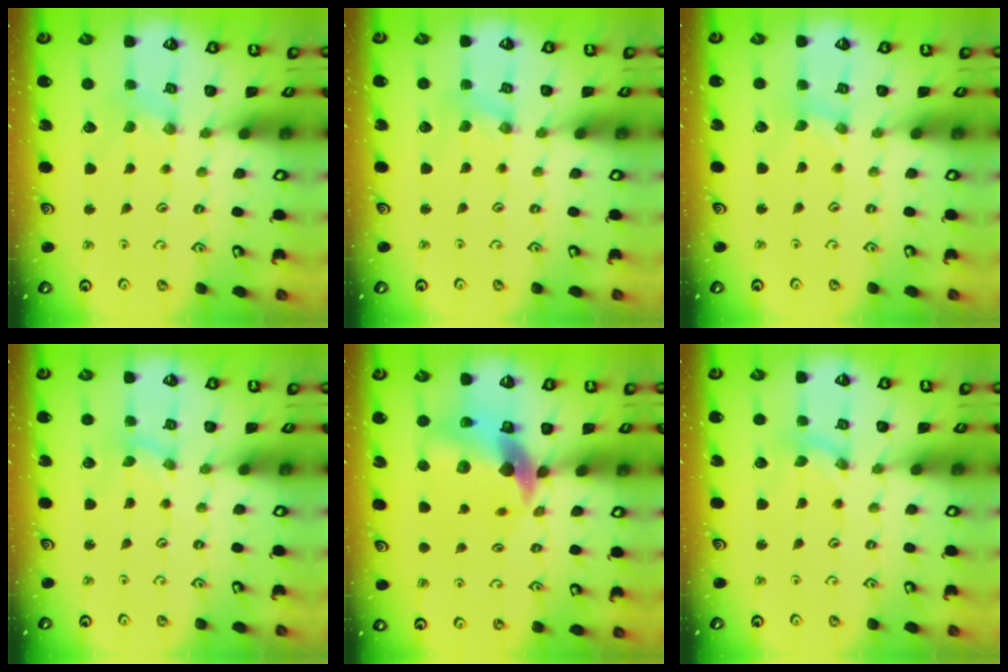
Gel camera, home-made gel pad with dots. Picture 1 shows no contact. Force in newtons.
{"total": 1.1, "press": 1.1, "slide": 0.2}
{"total": 0.0}
{"total": 0.0}
{"total": 12.8, "press": 12.6, "slide": 2.1}
{"total": 0.0}